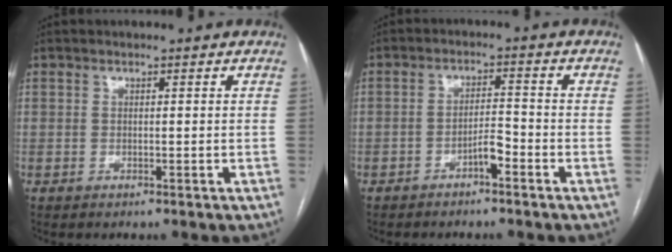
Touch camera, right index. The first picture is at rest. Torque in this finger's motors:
{"motor_torque": [0.60, 0.04, 0.11, 0.08]}